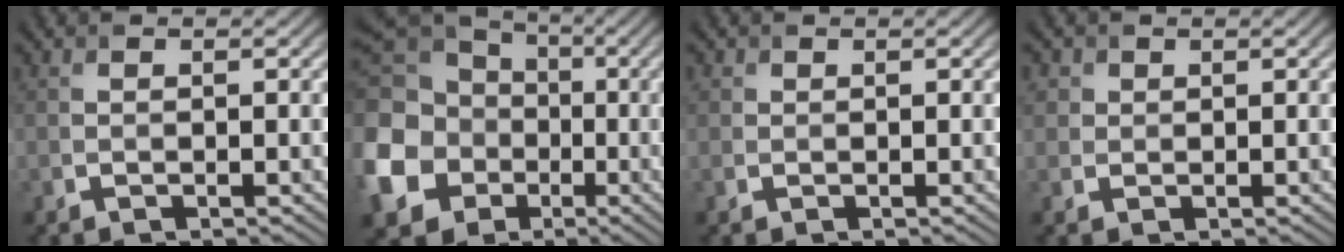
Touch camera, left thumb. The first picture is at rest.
{"total": 18.8, "force": [-3.3, 16.3, 8.8], "torque": [-0.280, -0.034, -0.090]}
{"total": 0.7, "force": [0.3, 0.6, 0.1], "torque": [0.001, -0.002, 0.006]}
{"total": 1.8, "force": [0.7, 1.6, 0.4], "torque": [-0.009, -0.006, 0.014]}